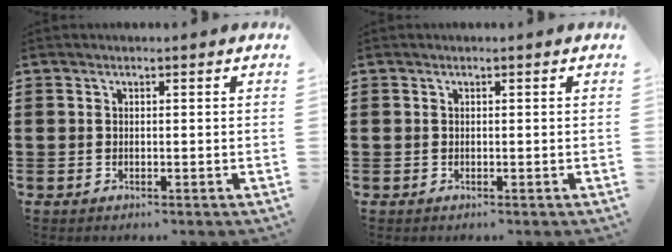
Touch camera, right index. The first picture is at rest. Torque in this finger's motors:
{"motor_torque": [-0.57, 1.57, 0.00, 0.00]}